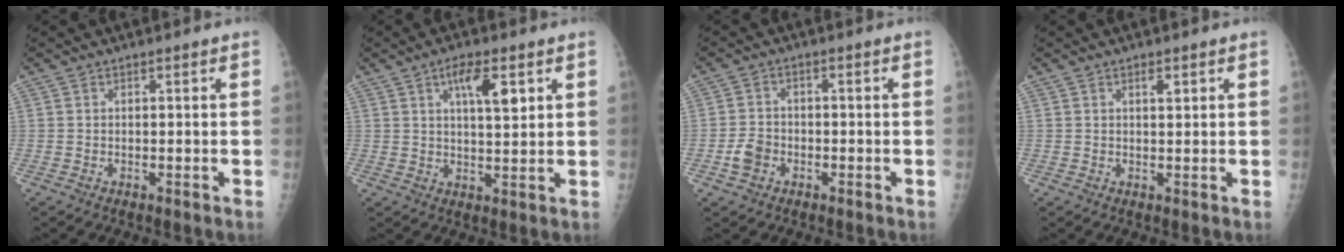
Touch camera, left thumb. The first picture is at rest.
{"total": 7.1, "force": [3.1, 2.3, 5.9], "torque": [-0.088, -0.013, 0.050]}
{"total": 3.9, "force": [-1.7, 3.0, 1.8], "torque": [-0.026, 0.012, -0.032]}
{"total": 1.5, "force": [0.8, 0.6, 1.2], "torque": [-0.014, -0.002, 0.013]}